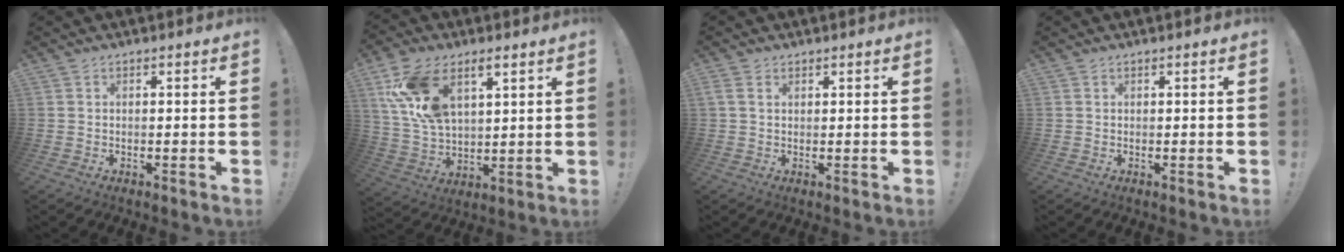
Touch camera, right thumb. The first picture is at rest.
{"total": 14.7, "force": [7.6, 8.2, 9.5], "torque": [-0.190, -0.023, 0.145]}
{"total": 2.2, "force": [1.1, 1.3, 1.5], "torque": [-0.033, 0.004, 0.022]}
{"total": 0.0}